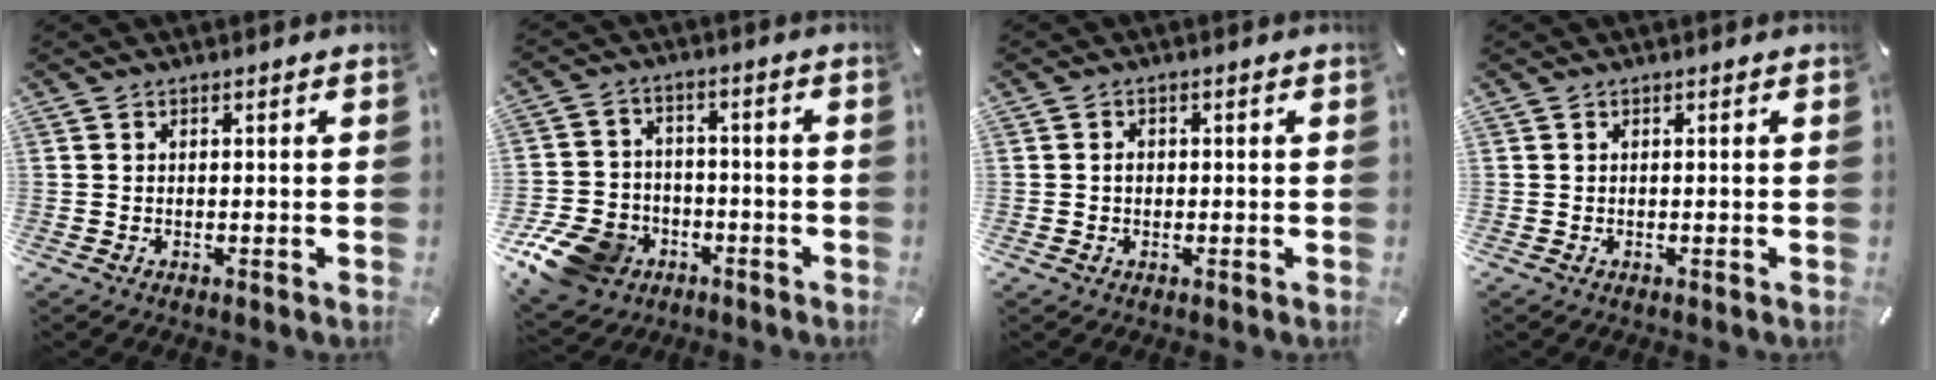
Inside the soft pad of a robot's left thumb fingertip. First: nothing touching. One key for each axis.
{"total": 12.5, "fx": -6.8, "fy": 9.4, "fz": 4.7, "tx": -0.096, "ty": 0.049, "tz": -0.118}
{"total": 1.7, "fx": -0.2, "fy": 1.4, "fz": 1.0, "tx": -0.020, "ty": 0.005, "tz": -0.005}
{"total": 0.0}